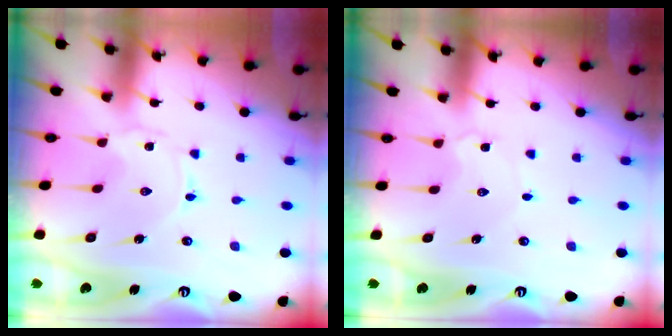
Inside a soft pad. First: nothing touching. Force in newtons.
{"total": 2.6, "press": 2.6, "slide": 0.3}